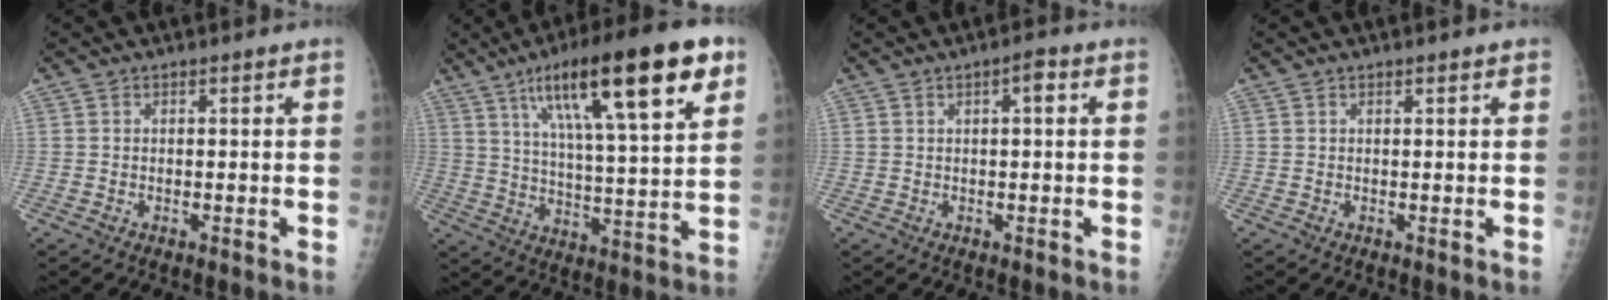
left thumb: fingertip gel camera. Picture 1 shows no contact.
{"total": 23.7, "force": [12.0, 5.1, 19.8], "torque": [-0.295, -0.016, 0.191]}
{"total": 2.4, "force": [0.8, 0.8, 2.1], "torque": [-0.030, 0.003, 0.008]}
{"total": 0.8, "force": [0.5, 0.3, 0.5], "torque": [-0.005, -0.001, 0.006]}